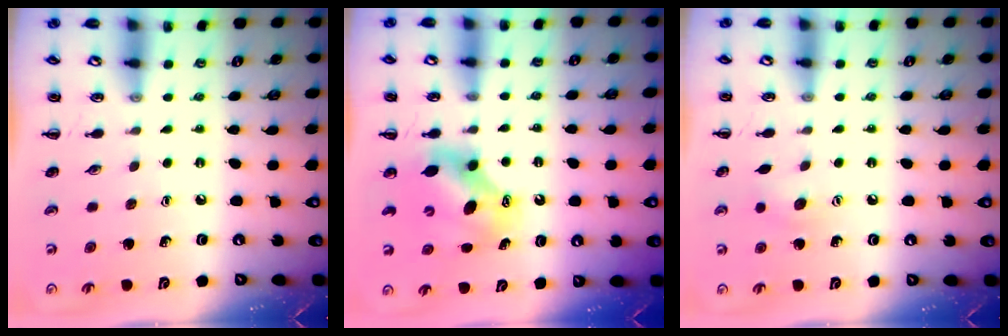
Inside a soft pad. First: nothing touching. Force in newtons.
{"total": 7.4, "press": 7.2, "slide": 1.5}
{"total": 6.3, "press": 6.1, "slide": 1.4}